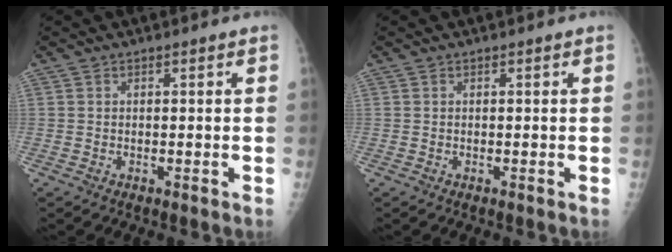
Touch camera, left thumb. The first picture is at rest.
{"total": 0.0}